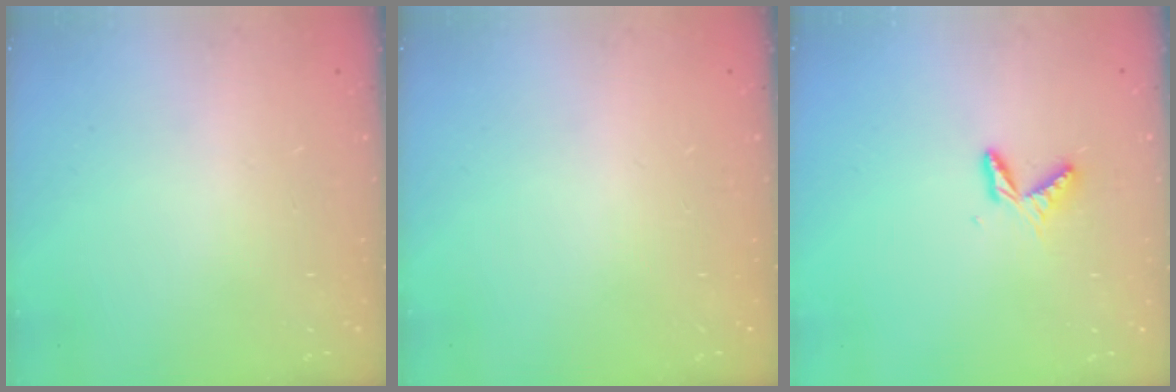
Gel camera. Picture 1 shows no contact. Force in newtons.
{"total": 0.0}
{"total": 5.2, "press": 5.1, "slide": 0.5}